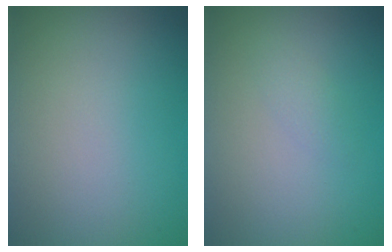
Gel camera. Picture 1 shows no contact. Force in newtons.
{"total": 1.0, "press": 1.0, "slide": 0.0}